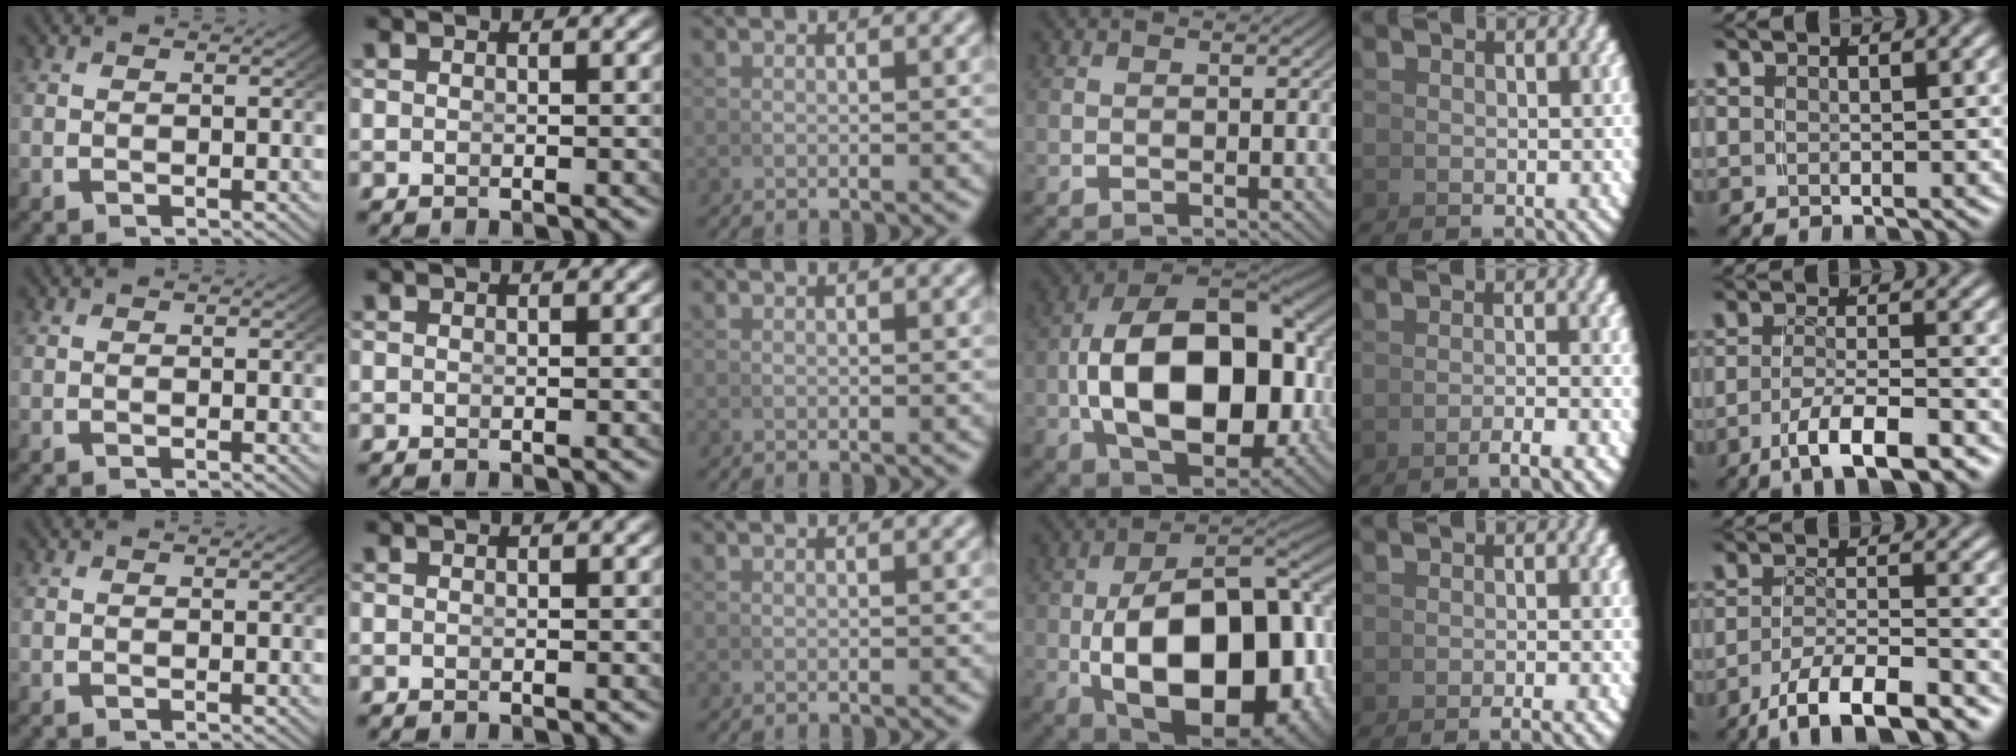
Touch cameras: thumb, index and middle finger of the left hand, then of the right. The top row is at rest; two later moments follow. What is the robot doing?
{"motion": "grasp_and_lifting", "object": "photo album"}